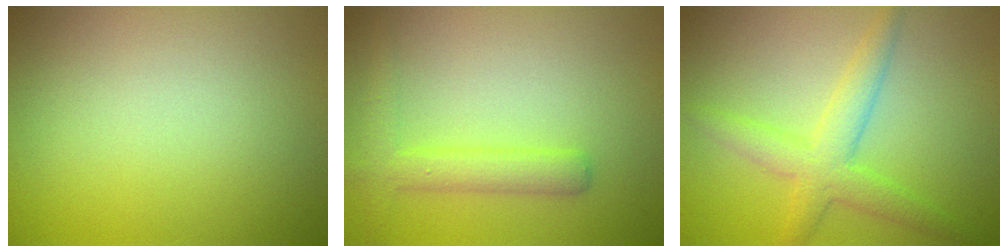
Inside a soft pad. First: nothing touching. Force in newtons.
{"total": 2.9, "press": 2.9, "slide": 0.1}
{"total": 3.7, "press": 3.7, "slide": 0.2}